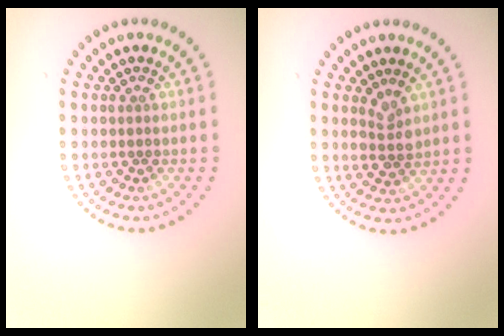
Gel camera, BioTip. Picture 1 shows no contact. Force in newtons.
{"total": 1.9, "press": 1.7, "slide": 0.8}